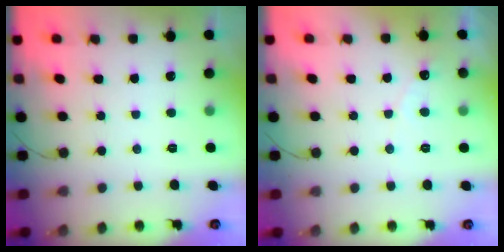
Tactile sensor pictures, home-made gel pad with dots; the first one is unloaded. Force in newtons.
{"total": 2.7, "press": 2.7, "slide": 0.1}